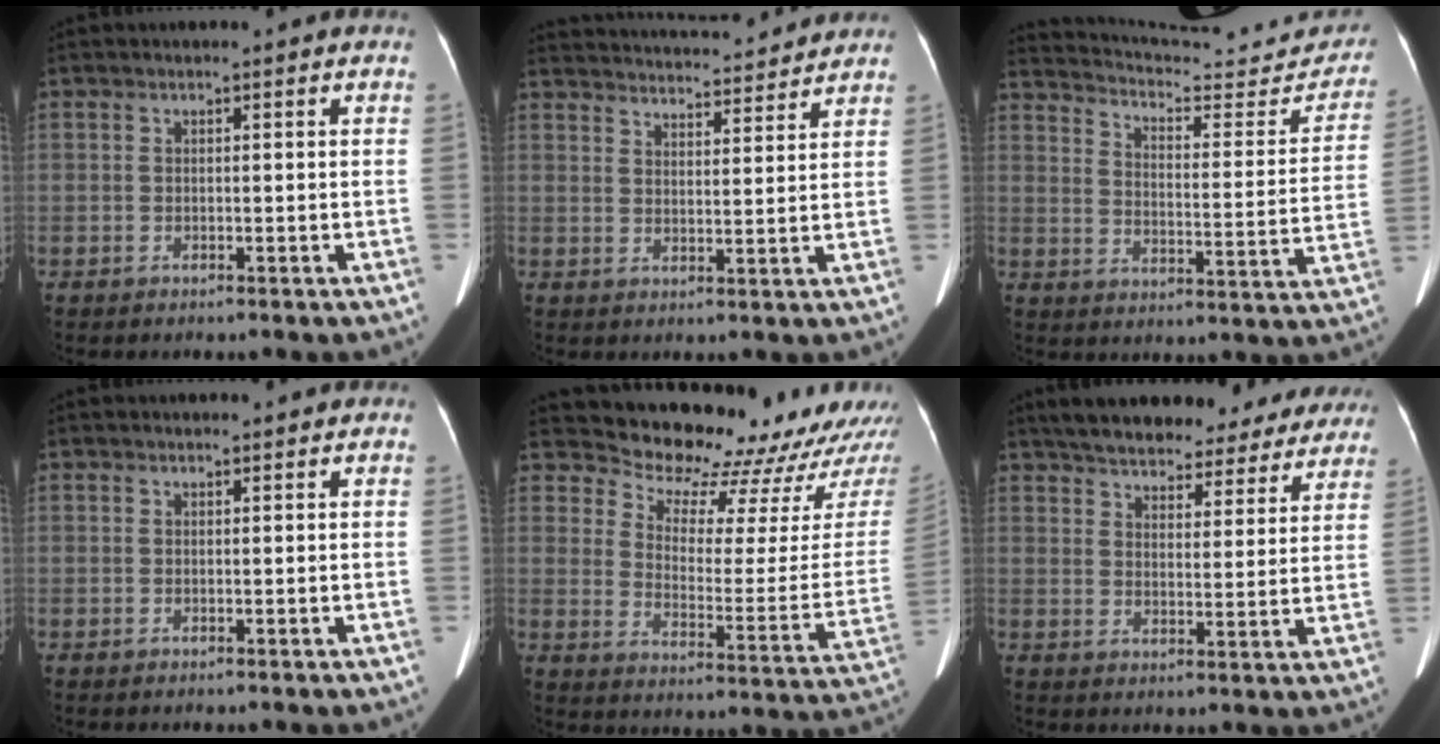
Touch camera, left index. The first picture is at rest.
{"total": 18.5, "force": [17.8, 2.3, 4.8], "torque": [-0.078, 0.011, 0.245]}
{"total": 25.1, "force": [23.5, 4.2, 7.6], "torque": [-0.114, -0.072, 0.296]}
{"total": 1.3, "force": [1.2, 0.2, 0.5], "torque": [-0.006, 0.002, 0.015]}
{"total": 20.5, "force": [19.6, 4.3, 4.0], "torque": [-0.045, -0.095, 0.236]}
{"total": 27.5, "force": [24.2, 7.7, 10.5], "torque": [-0.160, -0.014, 0.299]}